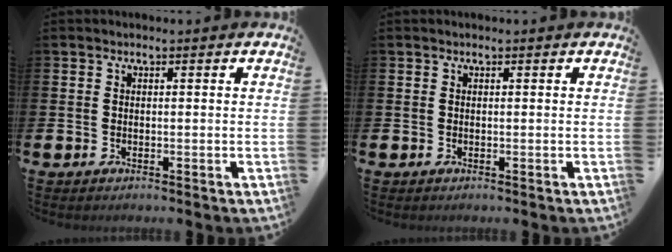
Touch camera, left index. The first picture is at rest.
{"total": 0.0}